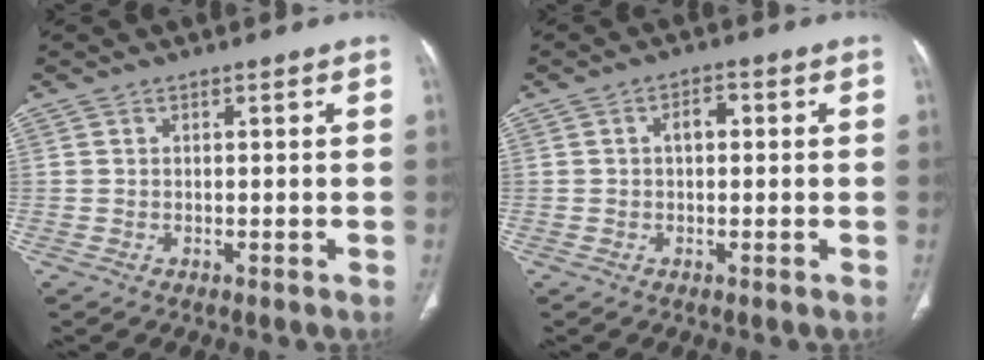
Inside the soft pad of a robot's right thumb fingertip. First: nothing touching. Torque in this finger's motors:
{"motor_torque": [0.73, 0.67, 0.26, 0.33, 0.00]}